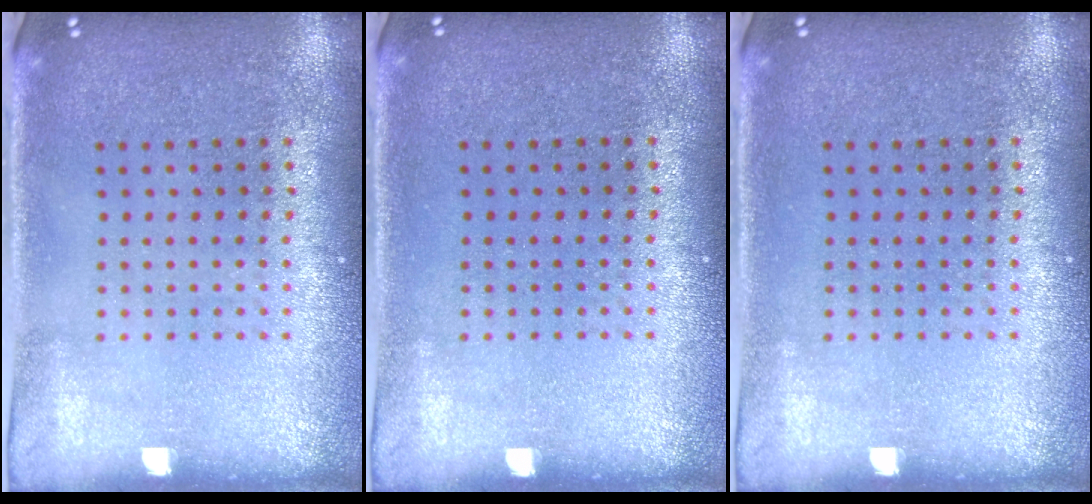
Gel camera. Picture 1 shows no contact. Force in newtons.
{"total": 0.0}
{"total": 0.0}